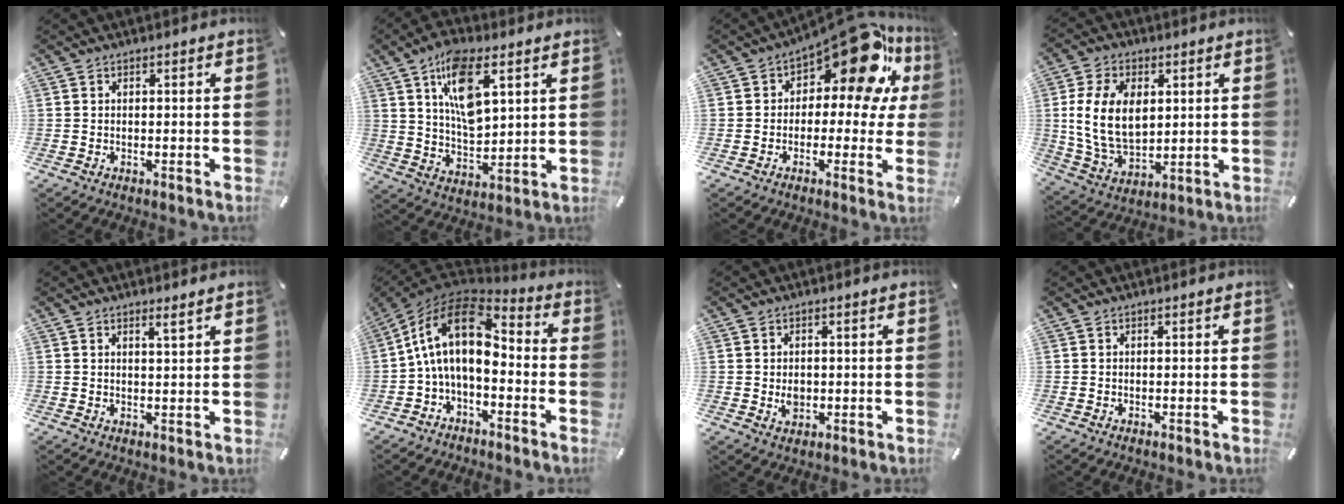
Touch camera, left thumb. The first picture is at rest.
{"total": 13.5, "force": [6.6, 6.8, 9.7], "torque": [-0.176, -0.015, 0.116]}
{"total": 18.4, "force": [9.5, 8.9, 13.0], "torque": [-0.167, -0.074, 0.157]}
{"total": 14.2, "force": [2.6, 9.9, 9.9], "torque": [-0.223, 0.004, 0.044]}
{"total": 2.2, "force": [1.8, -0.1, 1.2], "torque": [-0.026, -0.005, 0.032]}
{"total": 15.8, "force": [0.9, 9.3, 12.7], "torque": [-0.264, 0.005, 0.014]}
{"total": 3.0, "force": [-0.1, 2.6, 1.5], "torque": [-0.020, 0.000, -0.002]}
{"total": 0.0}